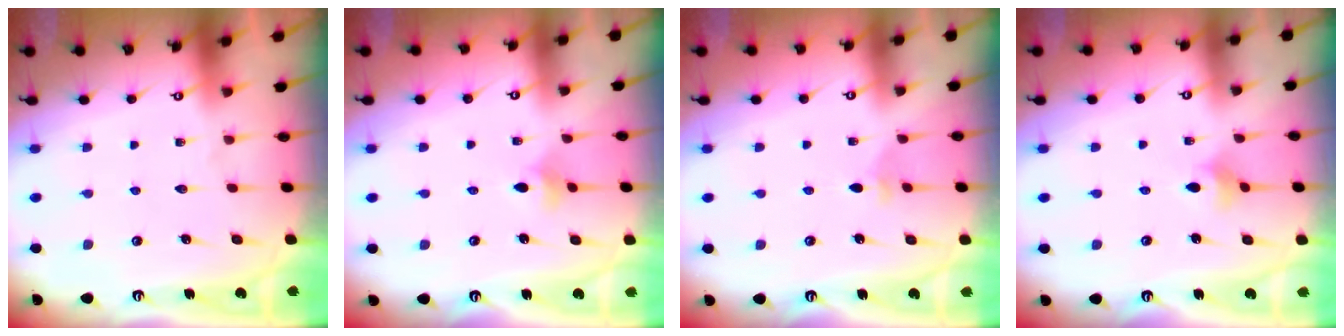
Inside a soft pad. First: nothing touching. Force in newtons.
{"total": 3.3, "press": 3.3, "slide": 0.8}
{"total": 2.9, "press": 2.8, "slide": 0.8}
{"total": 3.6, "press": 3.5, "slide": 0.8}